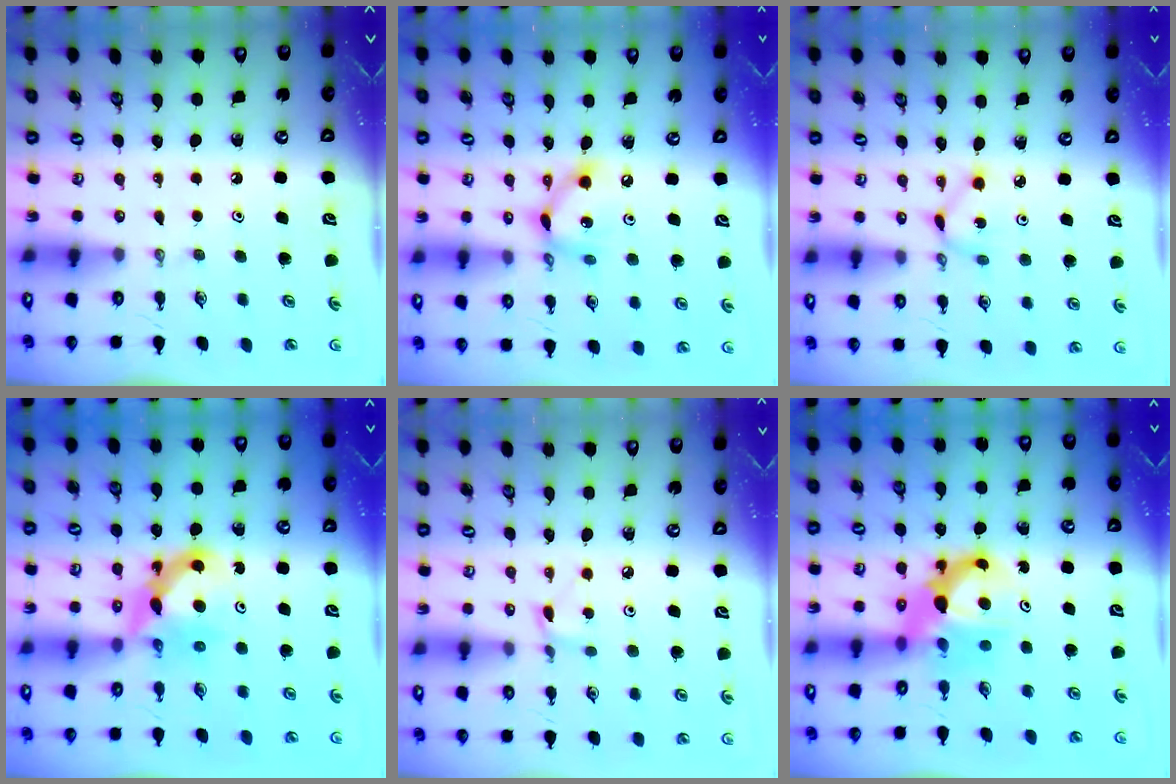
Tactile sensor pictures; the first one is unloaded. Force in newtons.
{"total": 9.7, "press": 9.7, "slide": 0.6}
{"total": 2.8, "press": 2.8, "slide": 0.1}
{"total": 7.4, "press": 7.4, "slide": 0.6}
{"total": 2.1, "press": 2.1, "slide": 0.3}
{"total": 8.2, "press": 8.2, "slide": 0.7}